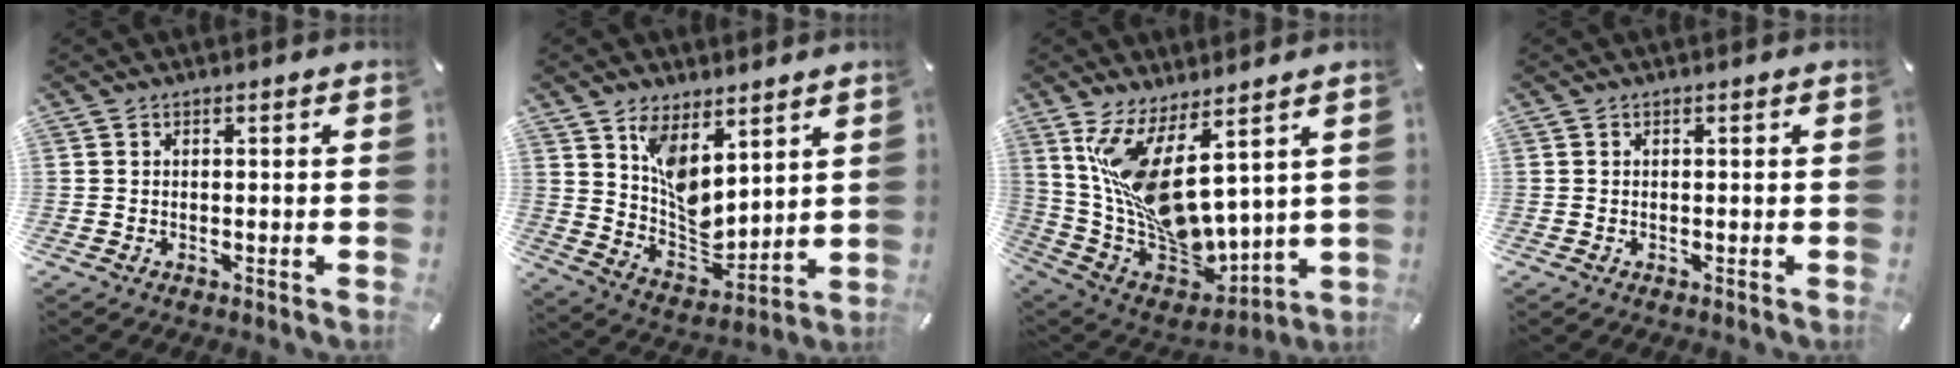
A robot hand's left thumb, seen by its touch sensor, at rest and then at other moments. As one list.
[{"total": 9.5, "force": [5.6, 5.5, 5.3], "torque": [-0.090, -0.046, 0.111]}, {"total": 15.4, "force": [5.8, 7.6, 12.1], "torque": [-0.258, -0.078, 0.107]}, {"total": 0.0}]